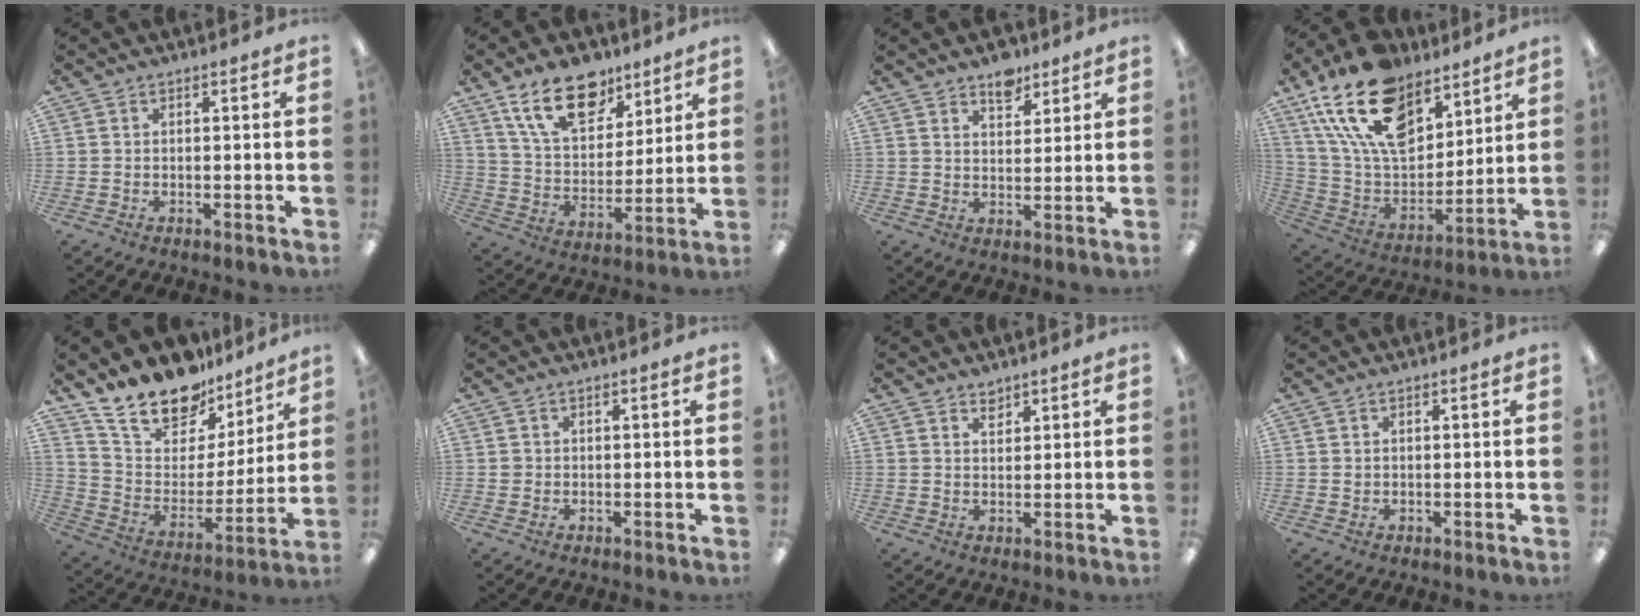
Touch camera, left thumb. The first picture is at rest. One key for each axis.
{"total": 17.3, "fx": 11.2, "fy": 9.5, "fz": 9.1, "tx": -0.143, "ty": -0.047, "tz": 0.202}
{"total": 6.0, "fx": 4.8, "fy": 3.1, "fz": 2.0, "tx": -0.020, "ty": -0.025, "tz": 0.084}
{"total": 22.6, "fx": 13.5, "fy": 13.1, "fz": 12.6, "tx": -0.246, "ty": -0.066, "tz": 0.244}
{"total": 17.7, "fx": 15.5, "fy": 7.5, "fz": 4.4, "tx": -0.111, "ty": -0.120, "tz": 0.285}
{"total": 1.0, "fx": 0.2, "fy": 1.0, "fz": 0.1, "tx": -0.002, "ty": 0.006, "tz": 0.002}
{"total": 2.4, "fx": 2.1, "fy": 1.1, "fz": 0.4, "tx": 0.006, "ty": -0.013, "tz": 0.038}
{"total": 0.7, "fx": 0.4, "fy": 0.5, "fz": 0.1, "tx": -0.003, "ty": 0.002, "tz": 0.008}